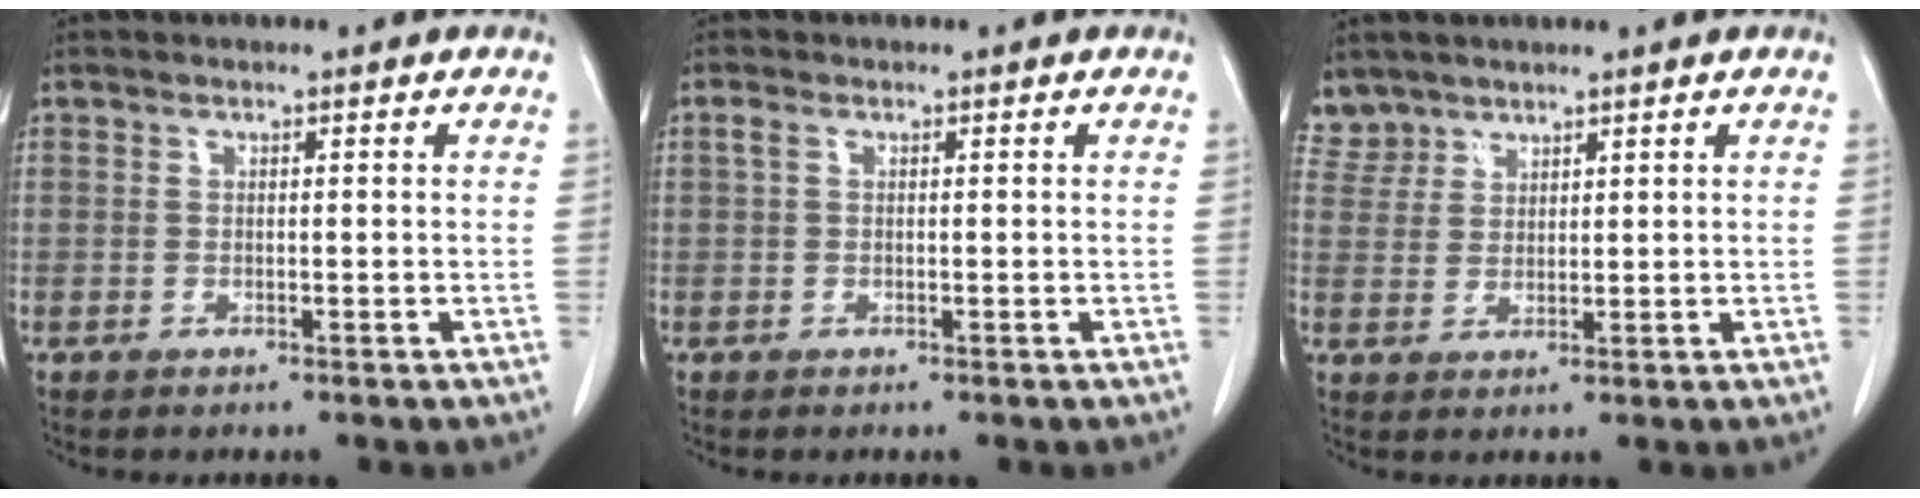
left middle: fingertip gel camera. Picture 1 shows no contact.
{"total": 0.9, "force": [0.3, 0.4, 0.7], "torque": [-0.017, 0.010, 0.003]}
{"total": 4.0, "force": [3.4, 2.0, -0.6], "torque": [0.018, 0.005, 0.070]}